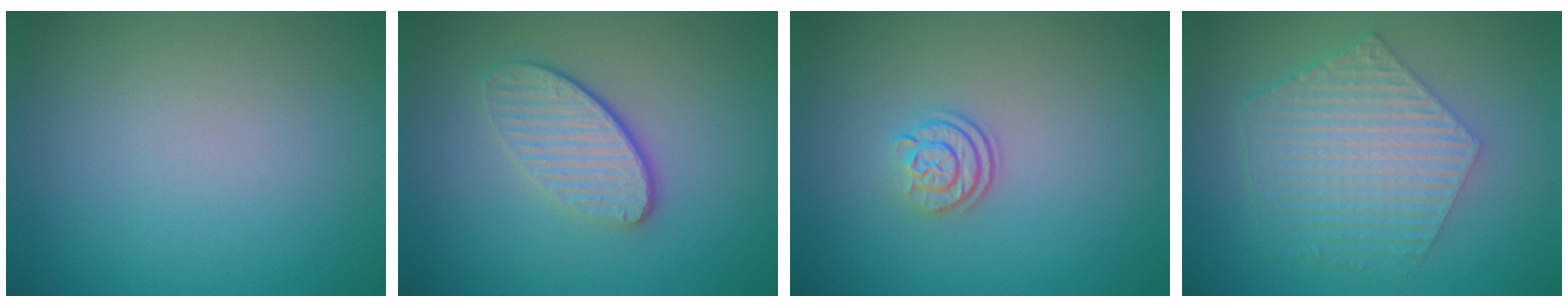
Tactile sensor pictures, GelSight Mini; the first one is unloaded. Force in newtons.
{"total": 3.7, "press": 2.9, "slide": 2.3}
{"total": 2.3, "press": 1.7, "slide": 1.6}
{"total": 6.2, "press": 4.5, "slide": 4.3}